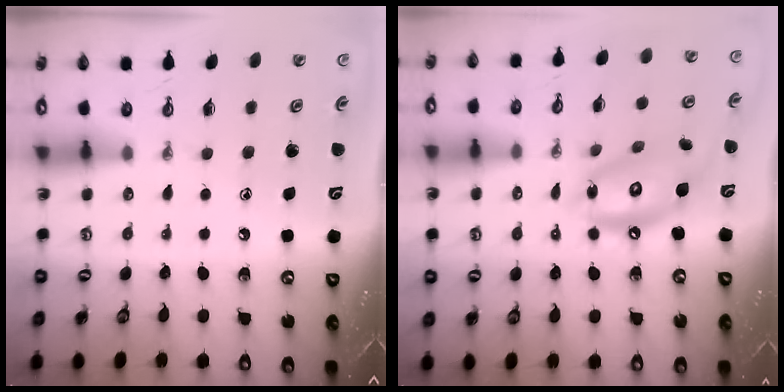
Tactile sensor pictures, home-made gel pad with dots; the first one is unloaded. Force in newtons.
{"total": 13.9, "press": 13.9, "slide": 1.1}